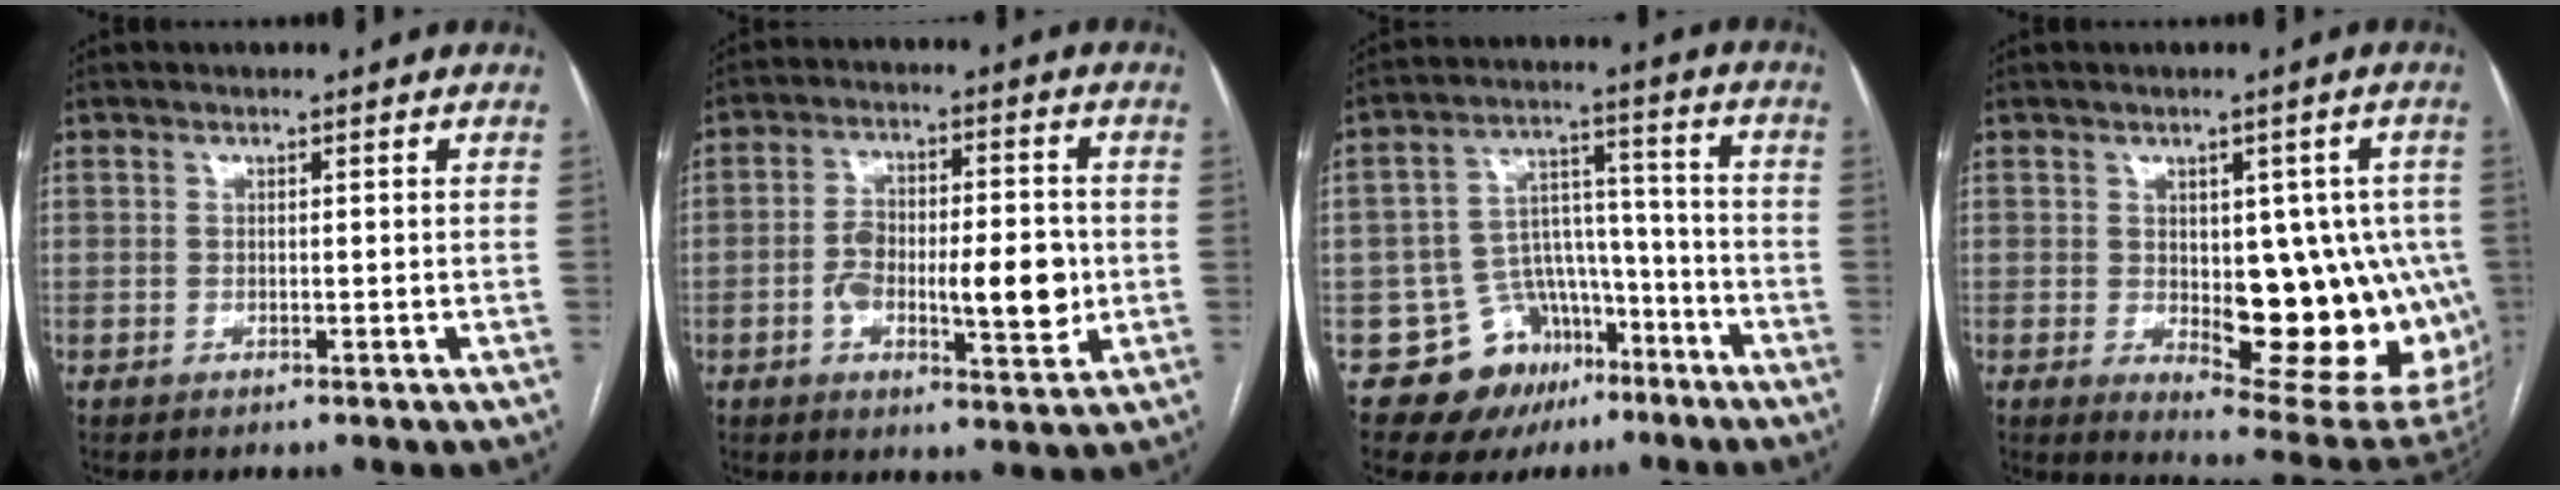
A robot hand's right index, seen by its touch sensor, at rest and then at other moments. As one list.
[{"total": 11.6, "force": [-2.0, 3.9, 10.7], "torque": [-0.174, 0.011, -0.028]}, {"total": 11.1, "force": [-6.6, 8.2, 3.4], "torque": [-0.043, 0.059, -0.095]}, {"total": 17.7, "force": [-2.3, 7.3, 15.9], "torque": [-0.140, 0.008, -0.004]}]